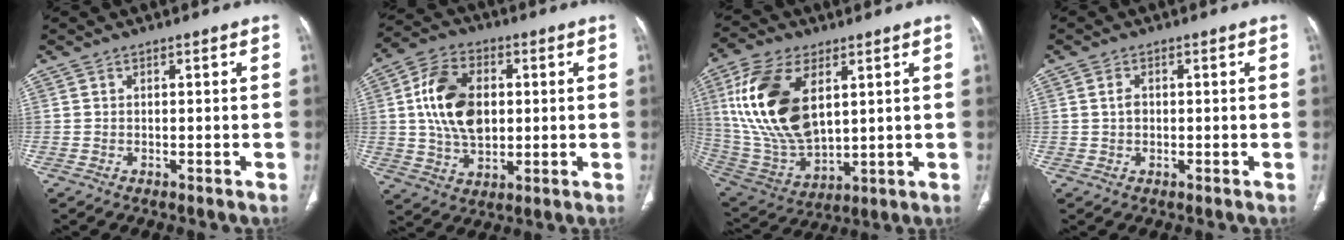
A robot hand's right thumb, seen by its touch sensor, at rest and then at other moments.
{"total": 14.2, "force": [1.7, 9.3, 10.6], "torque": [-0.177, 0.004, 0.032]}
{"total": 20.6, "force": [5.7, 11.3, 16.3], "torque": [-0.323, -0.024, 0.119]}
{"total": 1.9, "force": [0.2, 1.4, 1.3], "torque": [-0.025, 0.004, 0.005]}